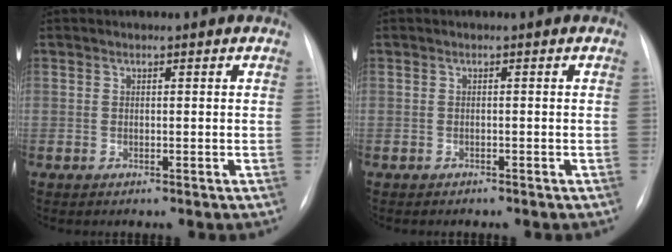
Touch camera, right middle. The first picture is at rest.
{"total": 1.4, "force": [-1.2, 0.4, 0.6], "torque": [-0.013, -0.003, -0.013]}